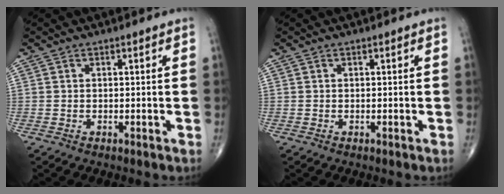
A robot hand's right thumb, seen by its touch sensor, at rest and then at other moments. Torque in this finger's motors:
{"motor_torque": [0.00, 0.00, -0.02, 0.02, 0.00]}